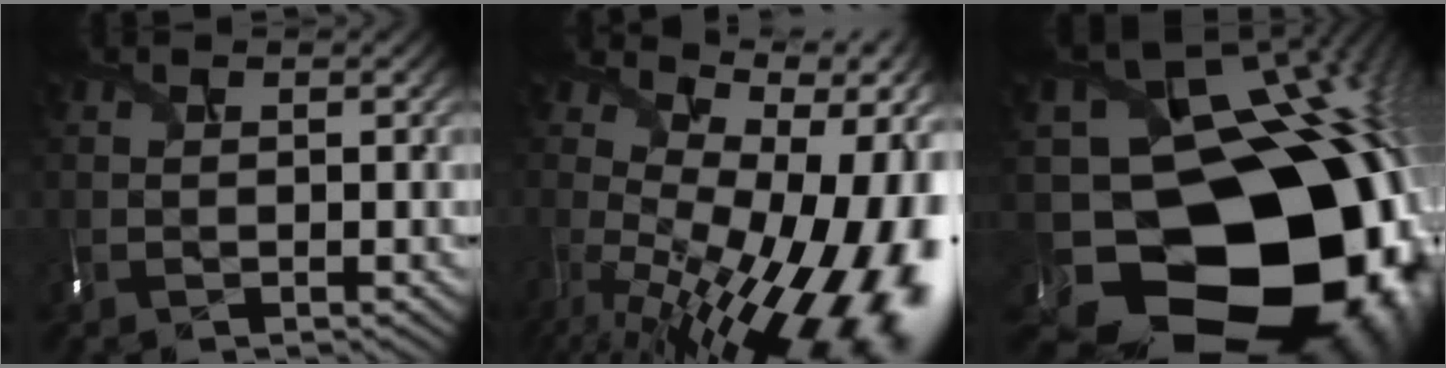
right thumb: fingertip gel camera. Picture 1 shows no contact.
{"total": 18.1, "force": [-3.9, 7.5, 16.0], "torque": [-0.198, -0.022, -0.030]}
{"total": 22.1, "force": [-6.8, 17.9, 11.0], "torque": [-0.172, -0.068, -0.094]}